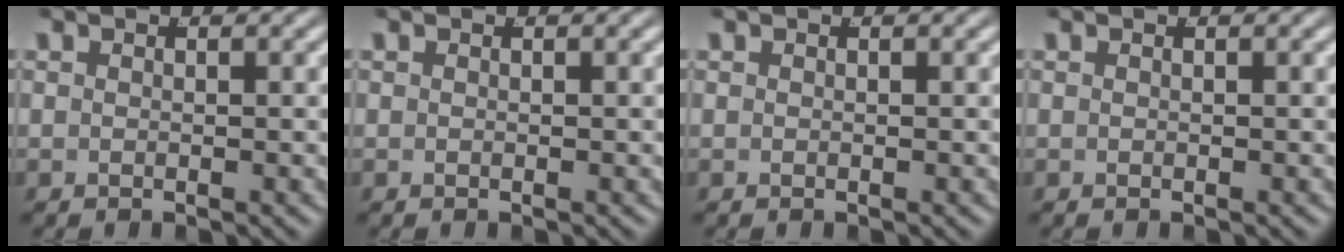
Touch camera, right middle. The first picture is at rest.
{"total": 0.0}
{"total": 0.0}
{"total": 0.0}